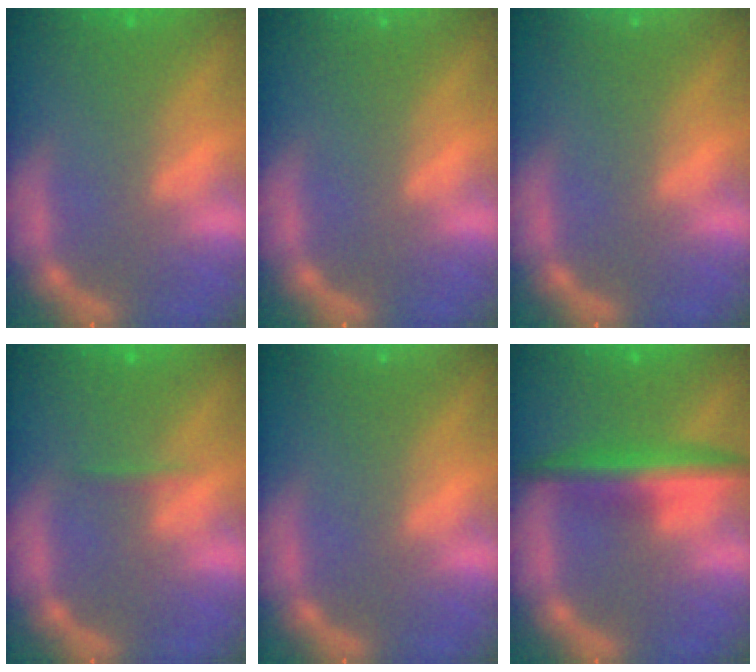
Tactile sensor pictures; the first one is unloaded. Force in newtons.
{"total": 1.4}
{"total": 2.4}
{"total": 0.9}
{"total": 2.4}
{"total": 5.5}